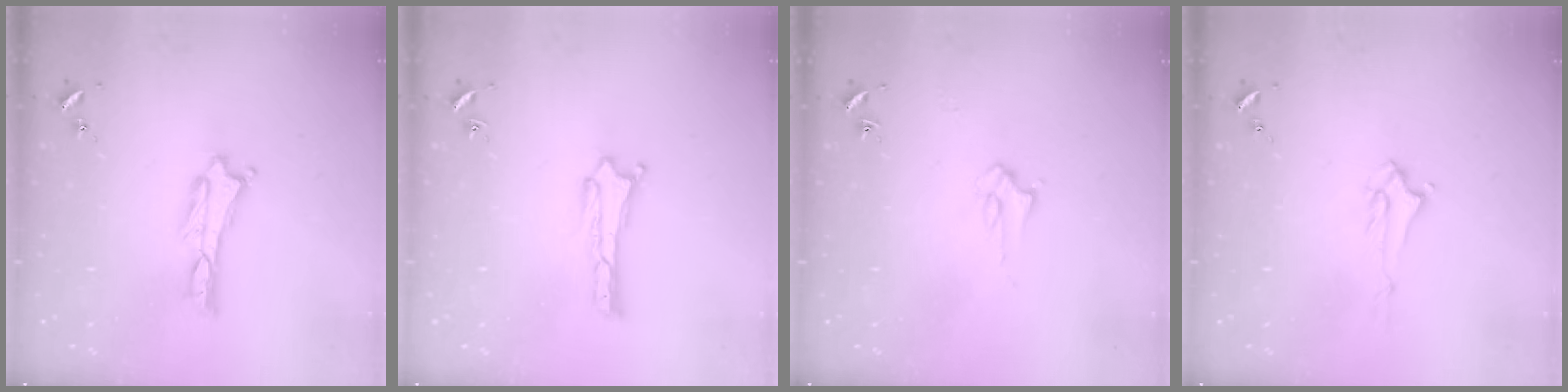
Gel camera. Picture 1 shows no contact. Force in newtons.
{"total": 0.0}
{"total": 2.8, "press": 2.8, "slide": 0.4}
{"total": 1.4, "press": 1.4, "slide": 0.3}